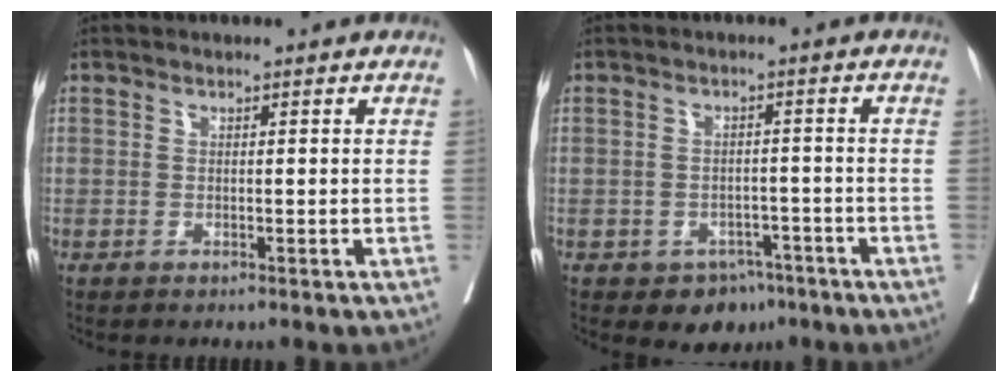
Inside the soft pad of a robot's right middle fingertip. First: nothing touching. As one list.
[{"total": 5.3, "force": [-3.6, 3.6, 1.3], "torque": [-0.002, 0.012, -0.044]}]